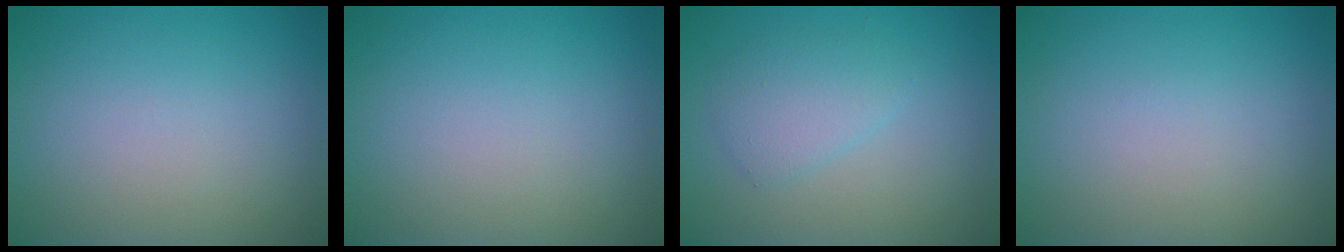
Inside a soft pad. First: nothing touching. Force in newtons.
{"total": 0.0}
{"total": 2.4, "press": 2.4, "slide": 0.1}
{"total": 0.0}